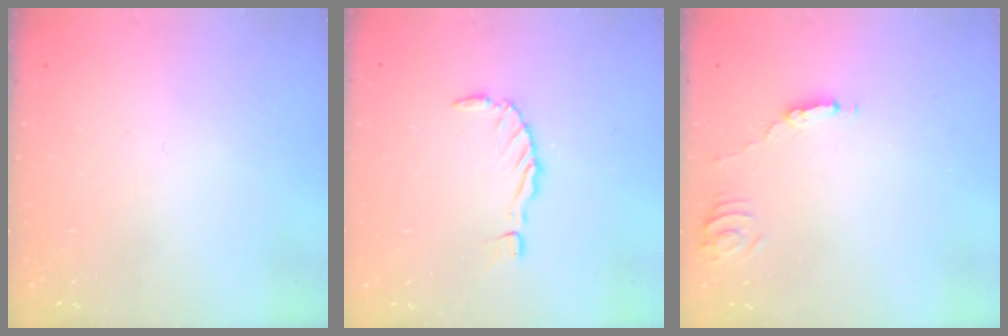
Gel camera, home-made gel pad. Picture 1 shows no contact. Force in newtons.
{"total": 0.0}
{"total": 2.5, "press": 2.5, "slide": 0.2}